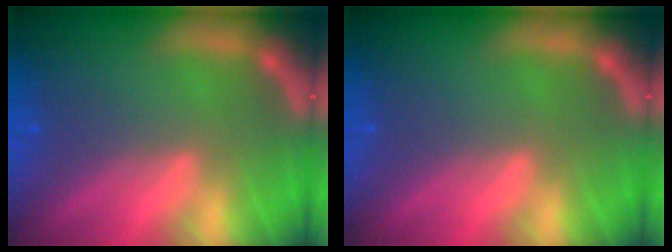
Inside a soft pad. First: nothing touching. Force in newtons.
{"total": 0.0}